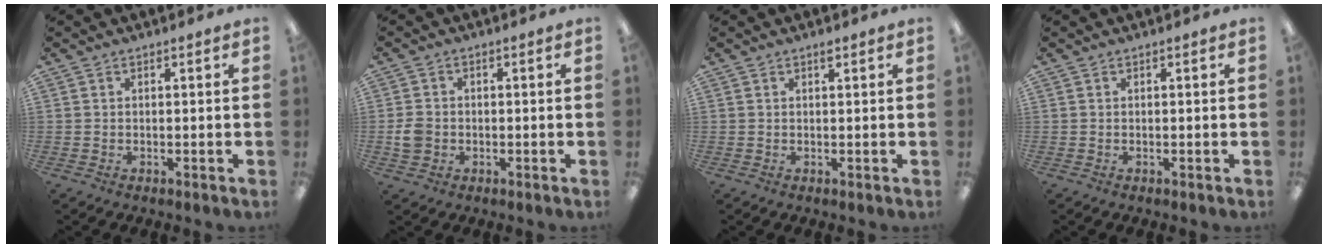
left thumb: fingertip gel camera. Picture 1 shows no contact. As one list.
[{"total": 3.9, "force": [-0.7, 3.4, 1.8], "torque": [-0.030, 0.009, -0.010]}, {"total": 0.9, "force": [0.7, 0.2, 0.5], "torque": [-0.013, 0.000, 0.013]}, {"total": 0.0}]